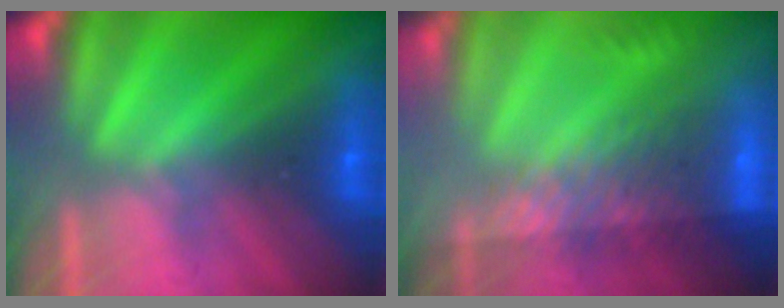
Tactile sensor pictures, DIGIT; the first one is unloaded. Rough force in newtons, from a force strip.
{"total": 12.7}